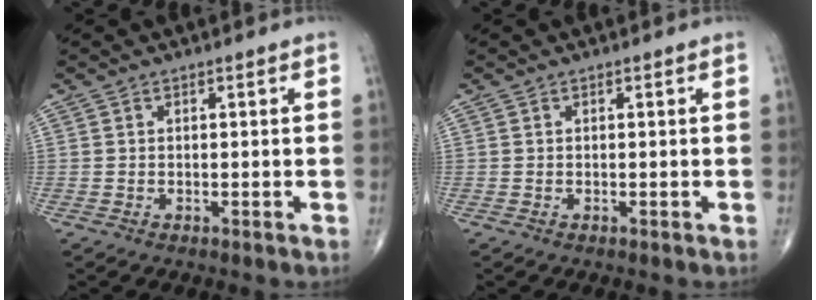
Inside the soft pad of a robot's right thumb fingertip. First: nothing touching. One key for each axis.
{"total": 0.0}